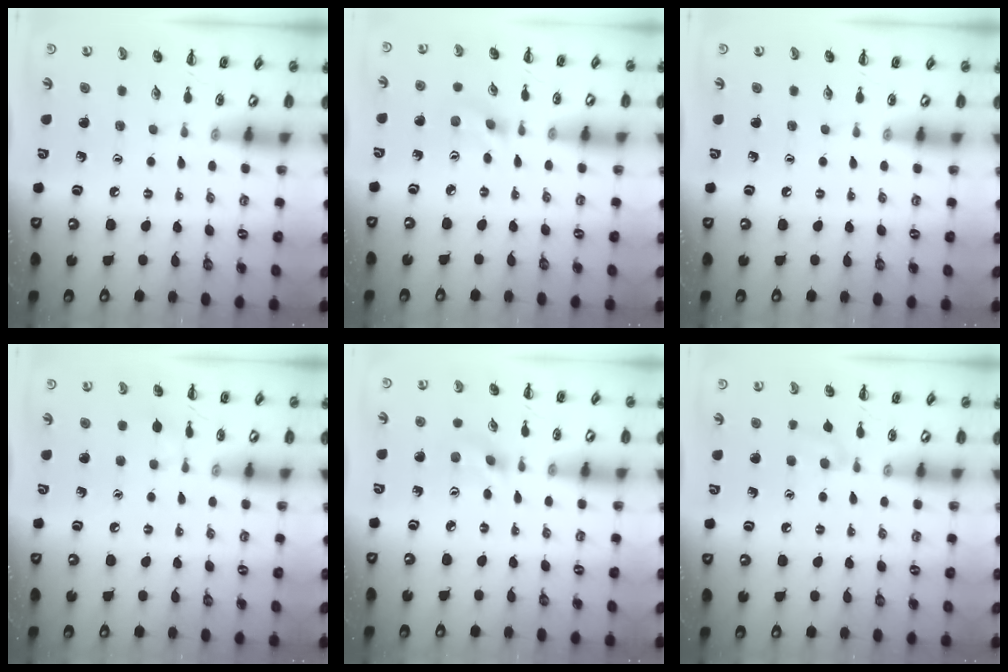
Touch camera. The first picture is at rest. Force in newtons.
{"total": 2.0, "press": 1.9, "slide": 0.8}
{"total": 0.0}
{"total": 3.9, "press": 3.6, "slide": 1.4}
{"total": 1.6, "press": 1.5, "slide": 0.5}
{"total": 5.3, "press": 5.0, "slide": 1.9}